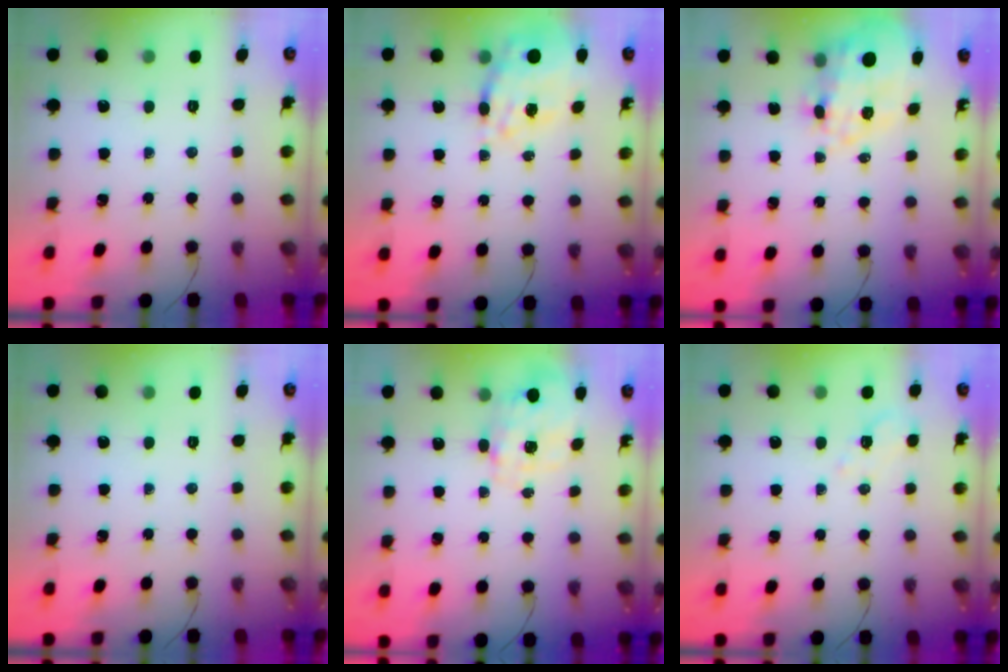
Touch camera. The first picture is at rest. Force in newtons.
{"total": 11.2, "press": 10.4, "slide": 4.3}
{"total": 15.3, "press": 14.9, "slide": 3.6}
{"total": 0.0}
{"total": 3.8, "press": 3.7, "slide": 0.9}
{"total": 3.2, "press": 2.8, "slide": 1.6}